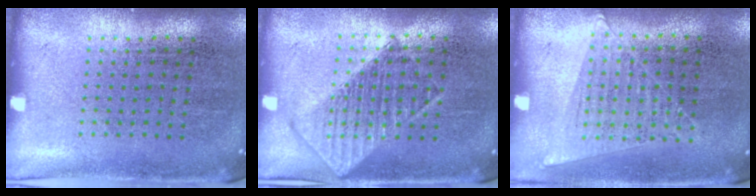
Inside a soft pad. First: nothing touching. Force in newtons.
{"total": 1.2, "press": 1.2, "slide": 0.2}
{"total": 1.1, "press": 1.0, "slide": 0.4}